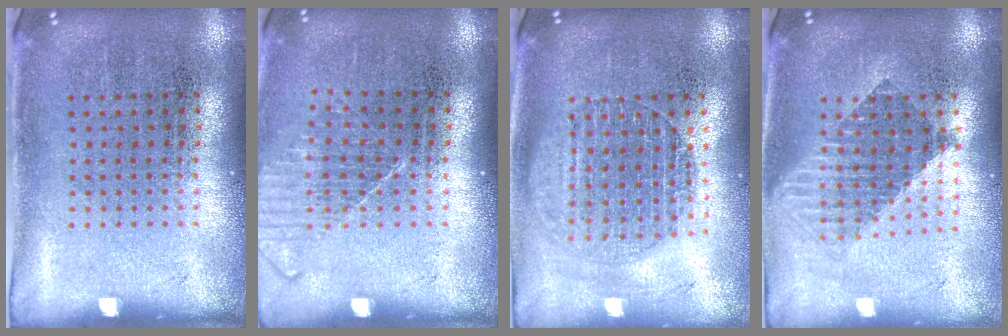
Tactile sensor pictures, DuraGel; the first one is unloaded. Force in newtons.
{"total": 1.2, "press": 1.2, "slide": 0.4}
{"total": 1.6, "press": 1.4, "slide": 0.8}
{"total": 1.6, "press": 1.4, "slide": 0.9}